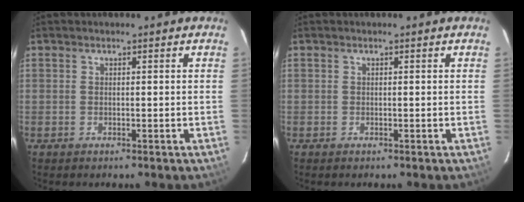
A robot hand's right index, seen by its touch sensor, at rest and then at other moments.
{"total": 0.0}